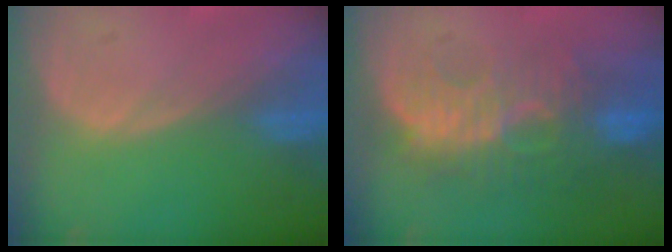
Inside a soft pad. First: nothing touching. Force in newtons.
{"total": 10.8, "press": 9.4, "slide": 5.3}